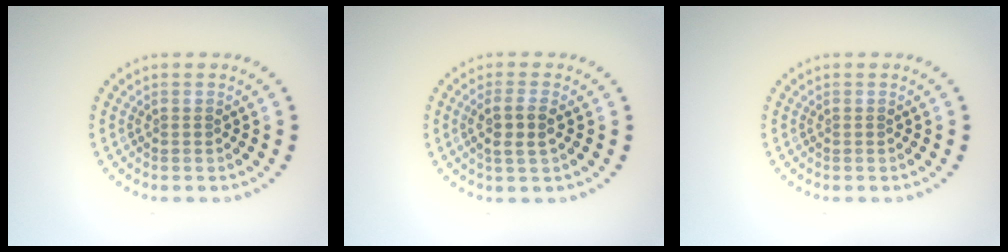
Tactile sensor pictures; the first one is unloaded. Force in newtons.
{"total": 2.4, "press": 2.2, "slide": 0.9}
{"total": 0.0}